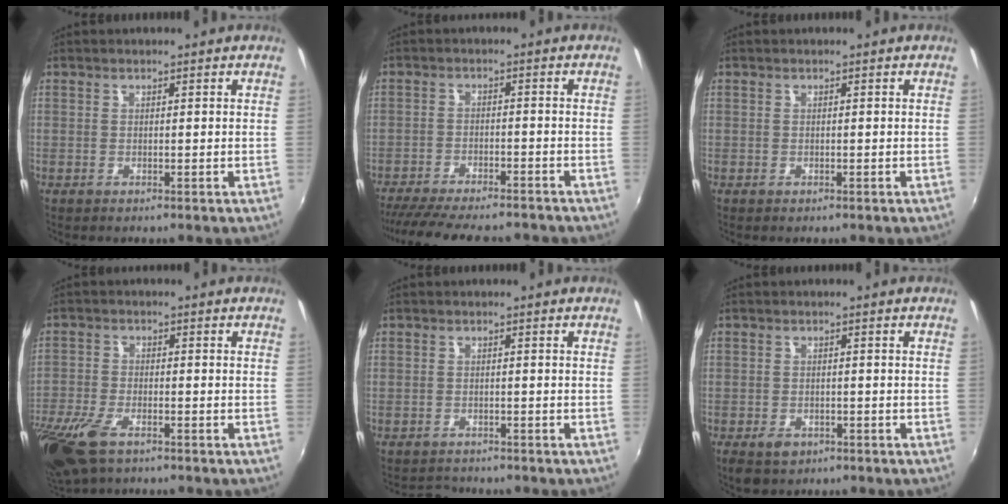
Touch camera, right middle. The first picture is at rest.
{"total": 16.7, "force": [-14.4, 3.7, 7.5], "torque": [-0.154, -0.028, -0.215]}
{"total": 0.0}
{"total": 12.6, "force": [-8.1, 5.4, 7.9], "torque": [-0.200, -0.044, -0.156]}
{"total": 2.5, "force": [-2.3, 0.9, -0.2], "torque": [-0.007, 0.002, -0.042]}
{"total": 4.3, "force": [-2.6, 2.7, 2.1], "torque": [-0.050, -0.011, -0.039]}